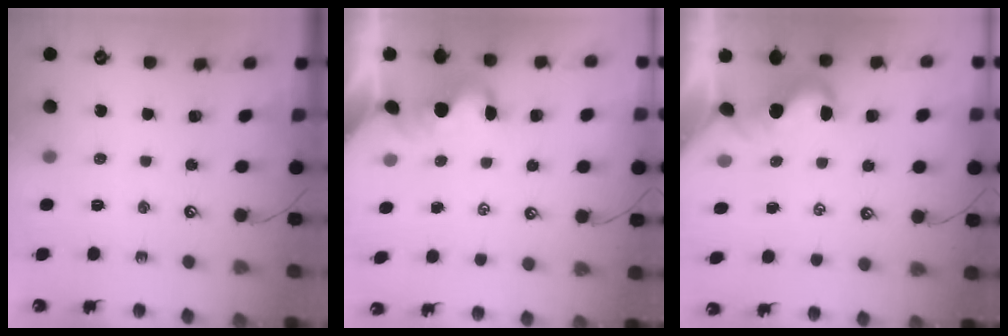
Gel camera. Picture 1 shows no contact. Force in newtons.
{"total": 1.4, "press": 1.3, "slide": 0.5}
{"total": 1.9, "press": 1.8, "slide": 0.6}